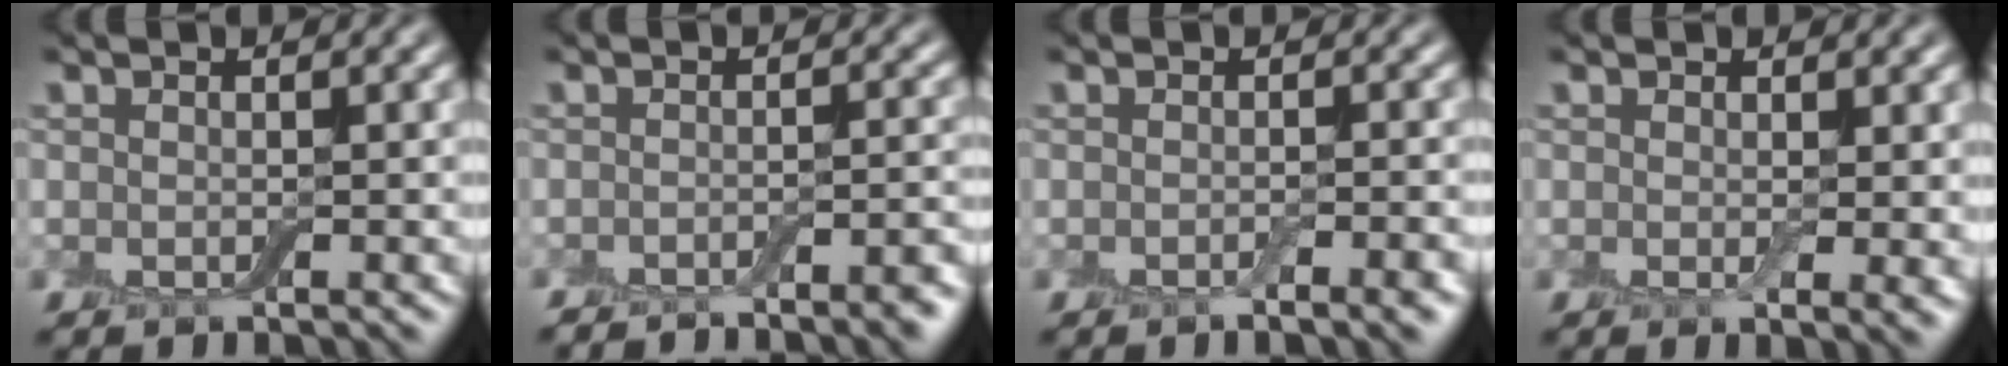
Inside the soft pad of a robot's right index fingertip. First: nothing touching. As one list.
[{"total": 3.4, "force": [-2.9, 0.6, 1.7], "torque": [-0.014, 0.003, -0.041]}, {"total": 2.7, "force": [-1.3, 0.6, 2.2], "torque": [-0.026, 0.000, -0.021]}, {"total": 1.9, "force": [0.3, 0.3, 1.8], "torque": [-0.025, -0.010, 0.008]}]